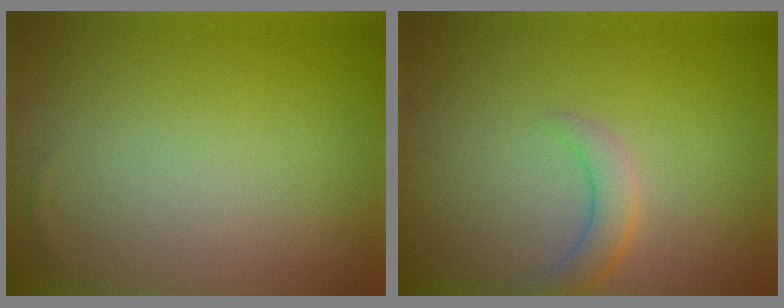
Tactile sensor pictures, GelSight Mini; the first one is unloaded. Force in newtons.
{"total": 2.3, "press": 2.2, "slide": 0.1}